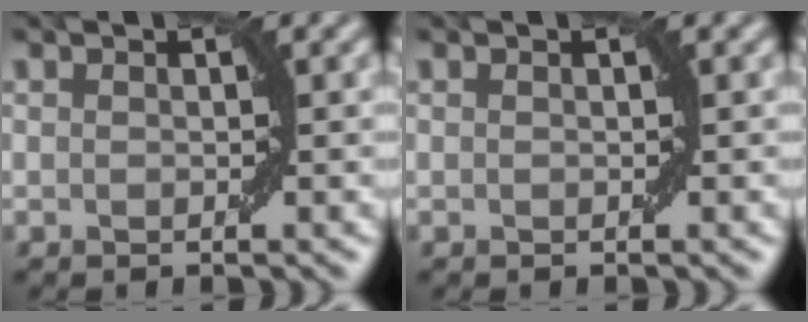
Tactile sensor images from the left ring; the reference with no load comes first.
{"total": 0.0}